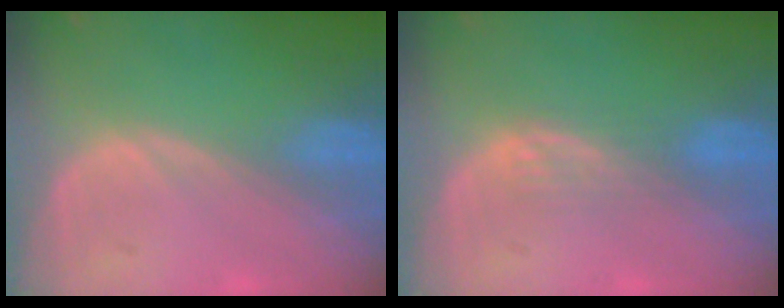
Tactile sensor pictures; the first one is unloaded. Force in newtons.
{"total": 2.4, "press": 2.3, "slide": 0.4}